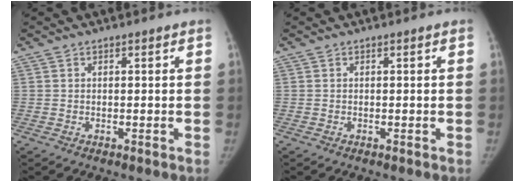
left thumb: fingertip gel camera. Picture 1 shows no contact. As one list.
[{"total": 0.0}]